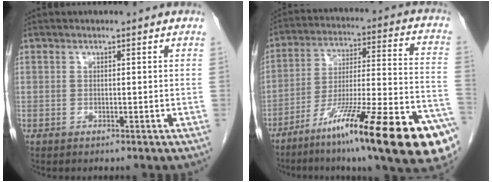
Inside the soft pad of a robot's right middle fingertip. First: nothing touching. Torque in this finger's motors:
{"motor_torque": [1.44, -0.70, 0.42, 0.21]}